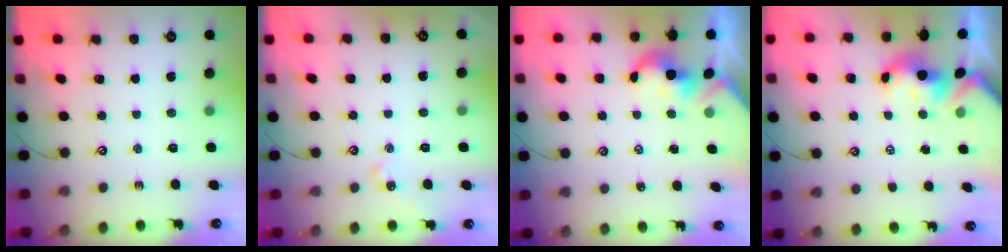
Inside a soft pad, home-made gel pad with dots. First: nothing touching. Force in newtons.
{"total": 0.9, "press": 0.9, "slide": 0.2}
{"total": 2.0, "press": 1.9, "slide": 0.4}
{"total": 1.8, "press": 1.6, "slide": 0.8}